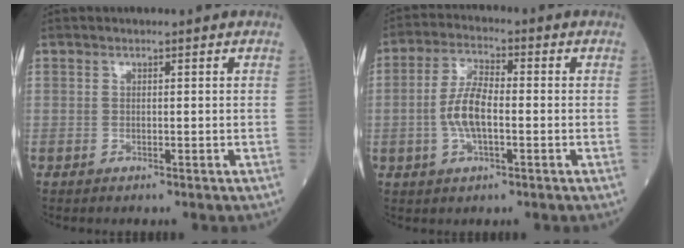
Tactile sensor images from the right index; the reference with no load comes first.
{"total": 6.8, "force": [-1.0, 2.3, 6.3], "torque": [-0.136, 0.008, -0.024]}